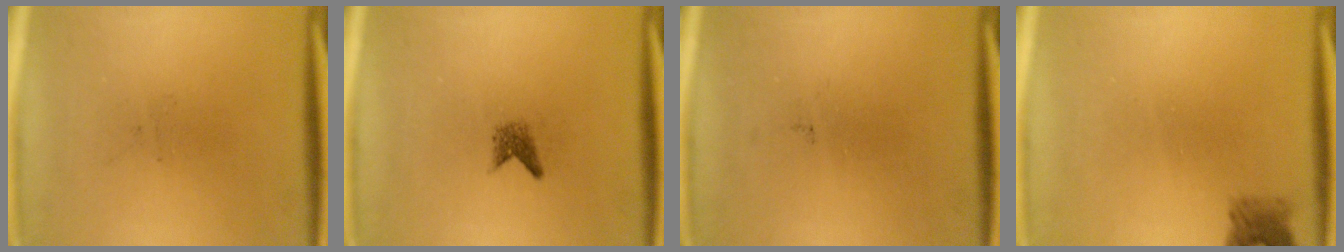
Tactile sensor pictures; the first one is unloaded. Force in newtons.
{"total": 1.5}
{"total": 0.0}
{"total": 2.1}